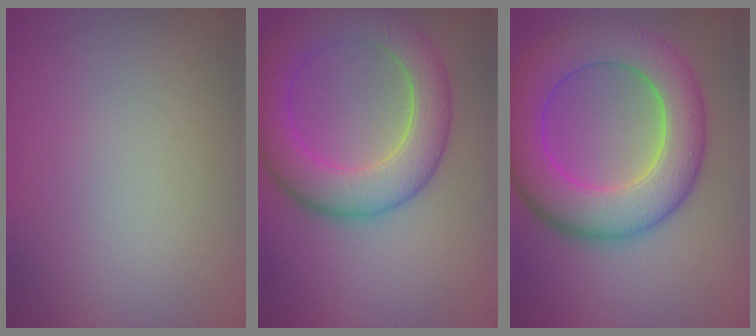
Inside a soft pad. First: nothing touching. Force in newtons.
{"total": 7.0, "press": 6.9, "slide": 0.4}
{"total": 9.1, "press": 9.1, "slide": 0.3}